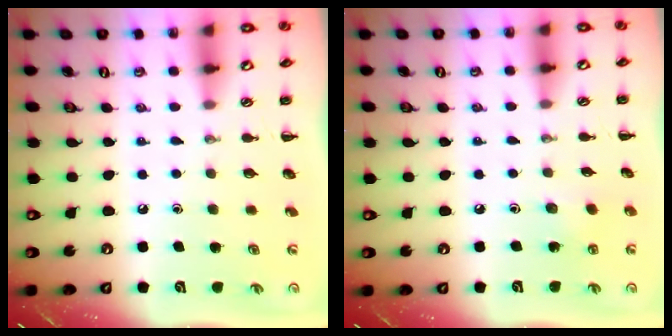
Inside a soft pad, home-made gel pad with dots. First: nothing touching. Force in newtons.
{"total": 2.8, "press": 2.7, "slide": 0.8}